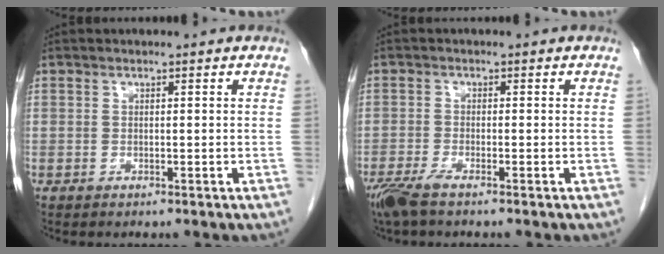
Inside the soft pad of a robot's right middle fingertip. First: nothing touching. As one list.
[{"total": 3.8, "force": [-2.8, 0.4, 2.6], "torque": [-0.055, -0.010, -0.057]}]